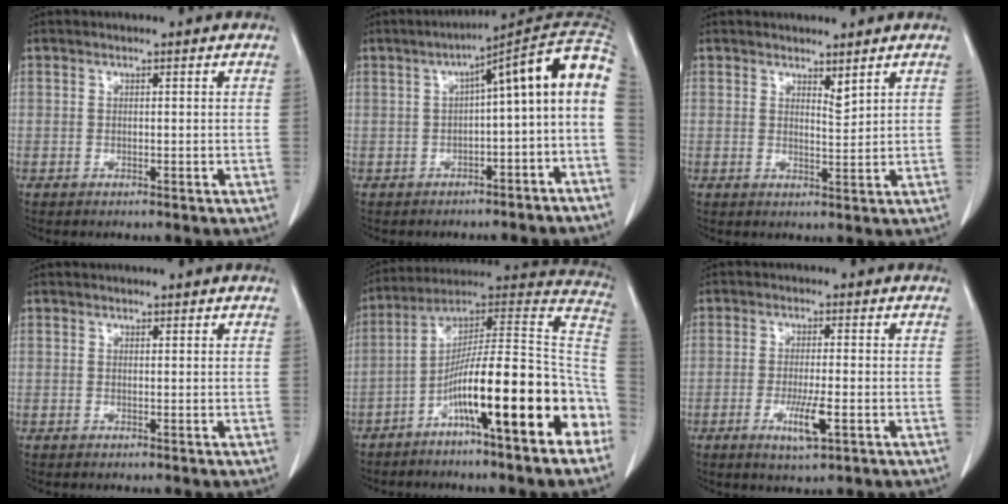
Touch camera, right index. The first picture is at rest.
{"total": 12.8, "force": [-1.5, 2.0, 12.6], "torque": [-0.161, 0.047, -0.024]}
{"total": 1.9, "force": [1.6, 0.3, 1.0], "torque": [-0.019, -0.011, 0.032]}
{"total": 0.5, "force": [0.4, 0.2, 0.0], "torque": [-0.002, 0.000, 0.005]}
{"total": 21.8, "force": [-9.3, 1.8, 19.7], "torque": [-0.252, 0.036, -0.150]}
{"total": 5.3, "force": [-1.9, 0.5, 4.9], "torque": [-0.093, -0.010, -0.030]}